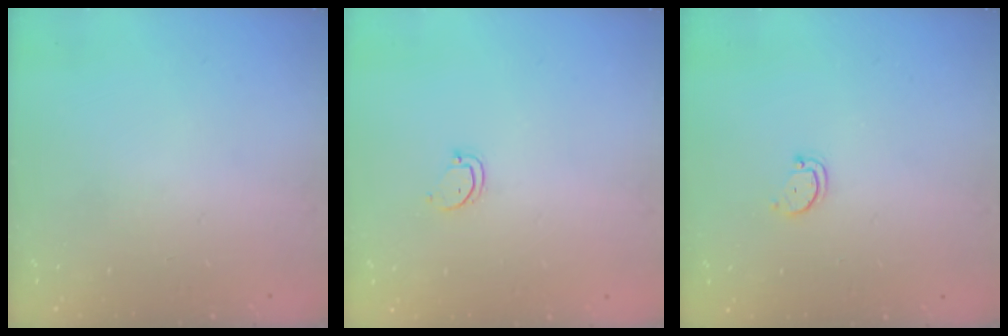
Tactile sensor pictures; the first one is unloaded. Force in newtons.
{"total": 2.6, "press": 2.6, "slide": 0.3}
{"total": 2.3, "press": 2.3, "slide": 0.4}